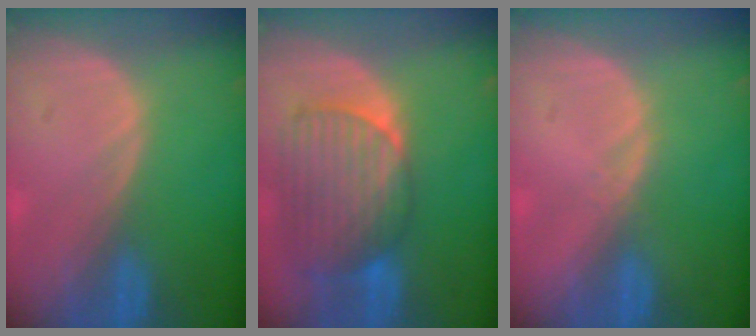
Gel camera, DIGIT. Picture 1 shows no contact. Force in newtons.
{"total": 10.0, "press": 8.6, "slide": 5.0}
{"total": 0.8, "press": 0.6, "slide": 0.5}